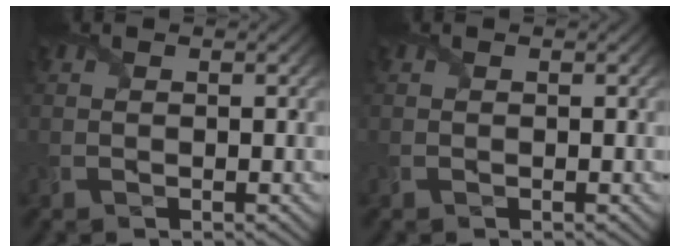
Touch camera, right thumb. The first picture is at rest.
{"total": 0.0}